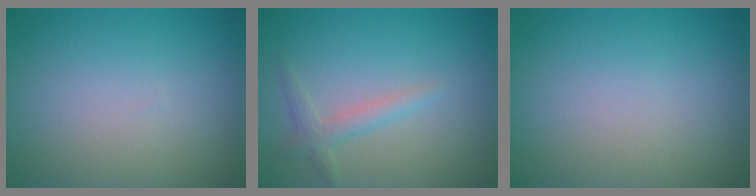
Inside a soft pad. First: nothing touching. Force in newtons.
{"total": 1.9, "press": 1.9, "slide": 0.1}
{"total": 0.0}